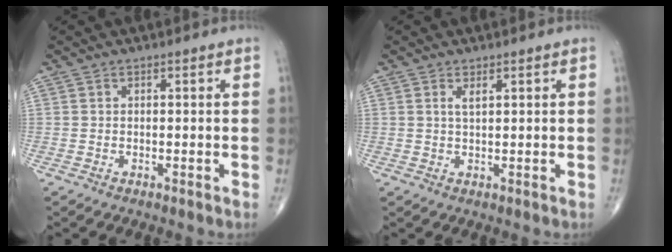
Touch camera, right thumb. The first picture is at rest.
{"total": 1.6, "force": [0.8, 0.5, 1.3], "torque": [-0.026, -0.002, 0.017]}